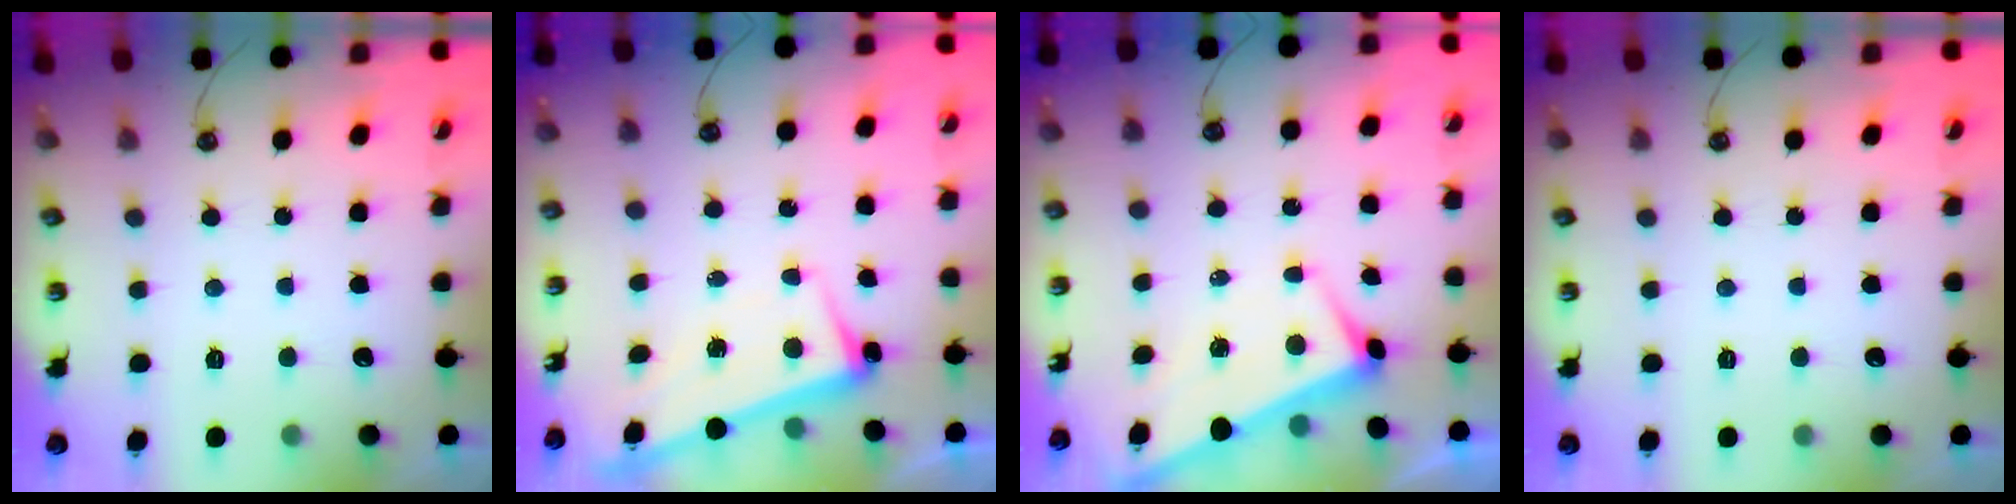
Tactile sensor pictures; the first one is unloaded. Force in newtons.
{"total": 2.4, "press": 2.2, "slide": 0.9}
{"total": 2.8, "press": 2.7, "slide": 0.6}
{"total": 0.0}